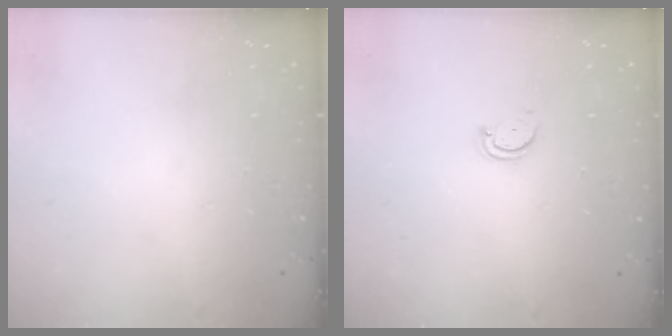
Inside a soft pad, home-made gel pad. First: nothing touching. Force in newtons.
{"total": 2.8, "press": 2.8, "slide": 0.3}